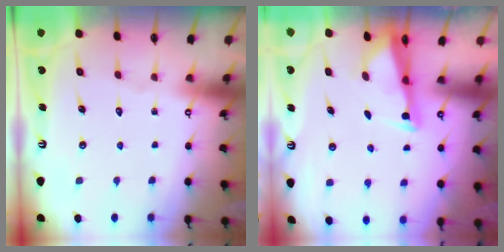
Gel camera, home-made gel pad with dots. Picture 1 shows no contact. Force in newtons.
{"total": 2.7, "press": 2.7, "slide": 0.6}